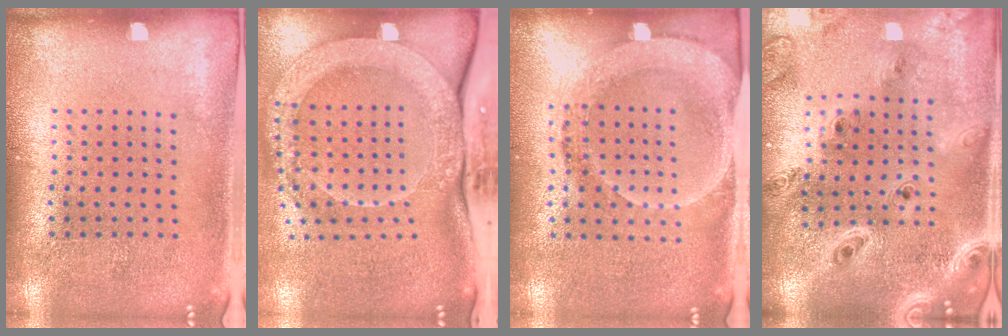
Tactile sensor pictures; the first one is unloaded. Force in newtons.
{"total": 2.7, "press": 2.2, "slide": 1.6}
{"total": 1.8, "press": 1.6, "slide": 0.8}
{"total": 2.3, "press": 2.1, "slide": 1.0}